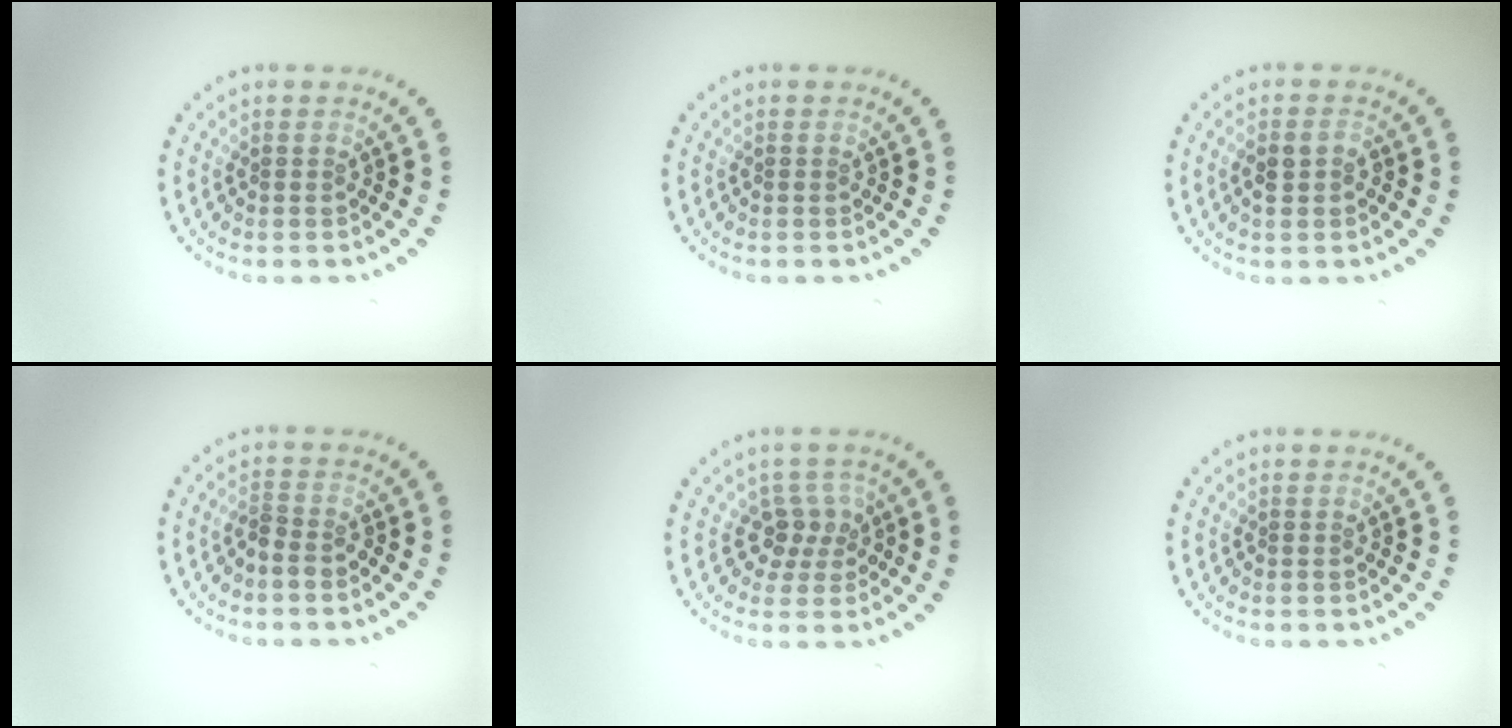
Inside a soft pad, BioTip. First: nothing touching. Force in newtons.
{"total": 0.0}
{"total": 1.9, "press": 1.9, "slide": 0.5}
{"total": 1.3, "press": 1.0, "slide": 0.8}
{"total": 2.5, "press": 2.0, "slide": 1.6}
{"total": 0.0}